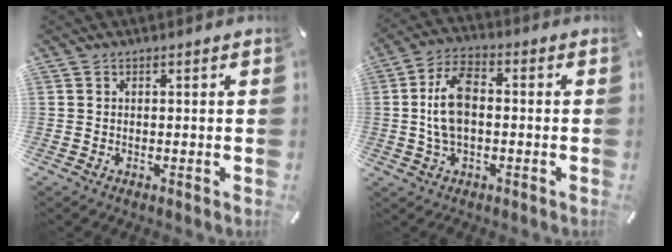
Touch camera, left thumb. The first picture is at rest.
{"total": 9.6, "force": [-0.3, 5.5, 7.9], "torque": [-0.161, 0.012, -0.006]}